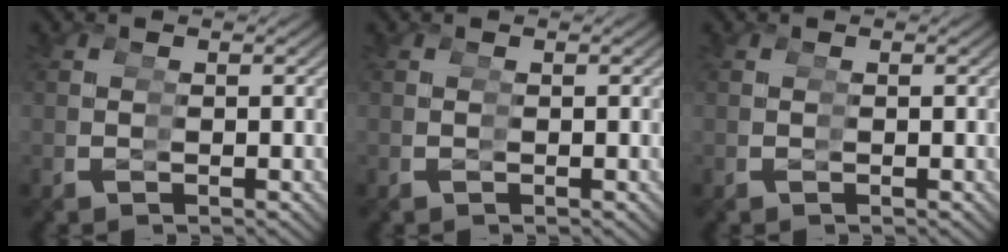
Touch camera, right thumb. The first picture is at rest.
{"total": 0.0}
{"total": 0.0}